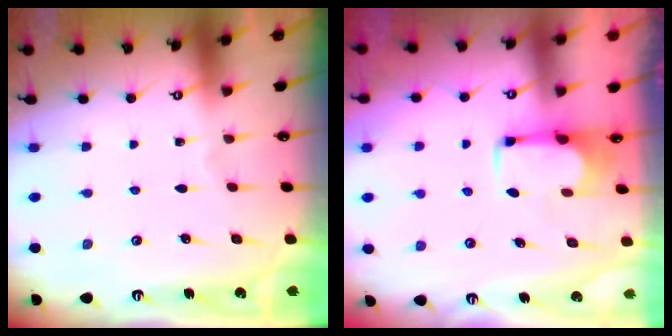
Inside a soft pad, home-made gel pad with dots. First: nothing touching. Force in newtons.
{"total": 1.8, "press": 1.6, "slide": 0.9}